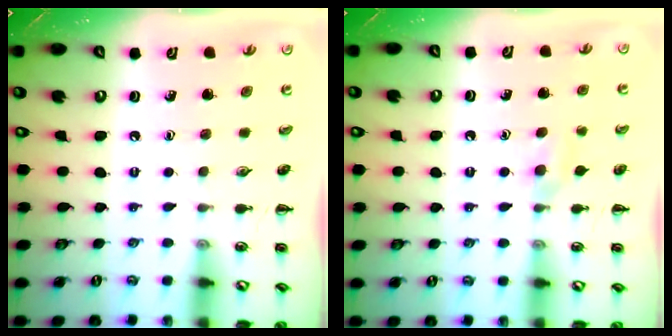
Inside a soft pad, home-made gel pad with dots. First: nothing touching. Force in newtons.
{"total": 4.0, "press": 3.7, "slide": 1.6}